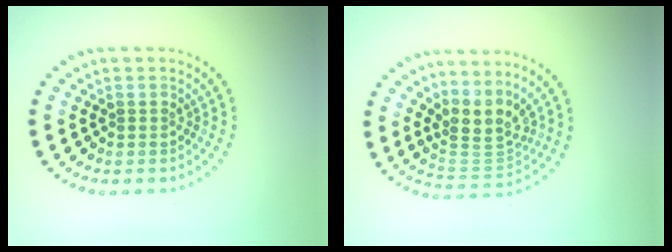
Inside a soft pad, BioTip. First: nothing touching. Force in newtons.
{"total": 3.4, "press": 2.6, "slide": 2.3}